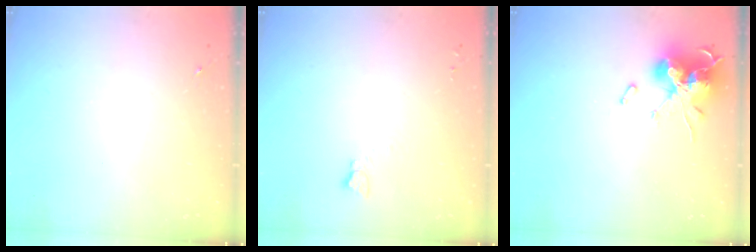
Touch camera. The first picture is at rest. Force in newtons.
{"total": 2.7, "press": 2.7, "slide": 0.3}
{"total": 16.4, "press": 16.4, "slide": 0.1}